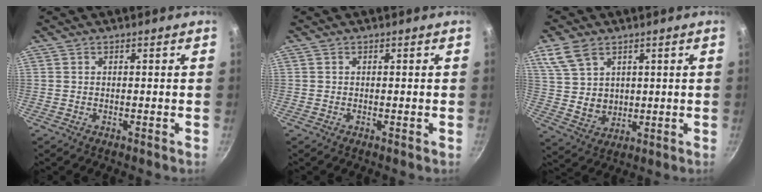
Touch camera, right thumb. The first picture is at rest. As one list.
[{"total": 0.0}, {"total": 9.0, "force": [4.4, 6.4, 4.6], "torque": [-0.070, -0.017, 0.099]}]